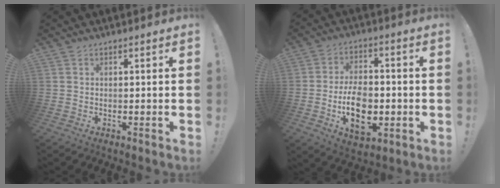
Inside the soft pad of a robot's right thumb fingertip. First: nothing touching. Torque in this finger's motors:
{"motor_torque": [1.76, 1.32, 0.26, 0.60, 0.08]}